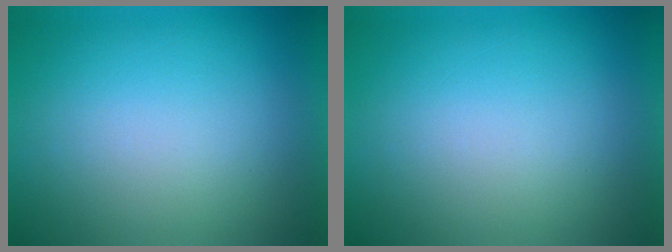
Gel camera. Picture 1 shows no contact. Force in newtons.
{"total": 0.0}